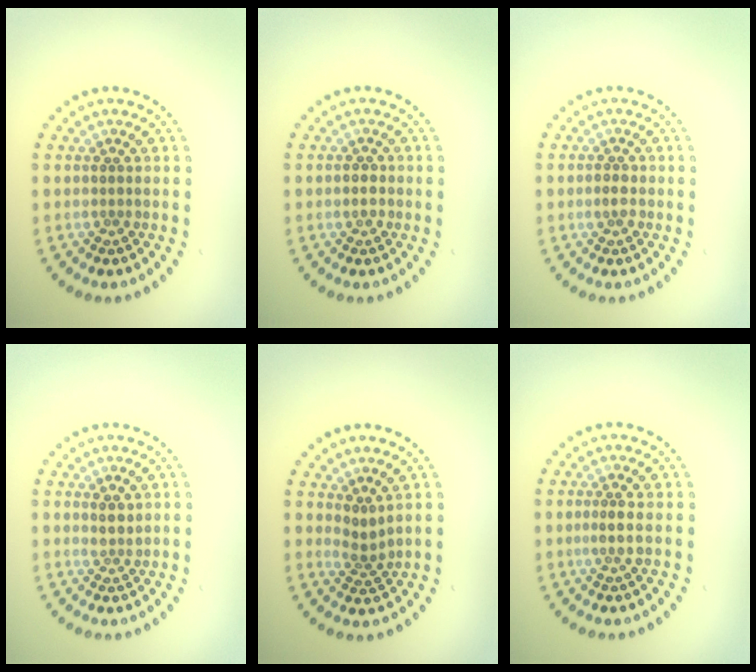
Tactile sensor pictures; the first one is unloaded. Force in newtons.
{"total": 1.1, "press": 1.0, "slide": 0.2}
{"total": 1.2, "press": 1.2, "slide": 0.2}
{"total": 1.5, "press": 1.3, "slide": 0.8}
{"total": 1.9, "press": 1.2, "slide": 1.5}
{"total": 1.6, "press": 1.2, "slide": 1.0}